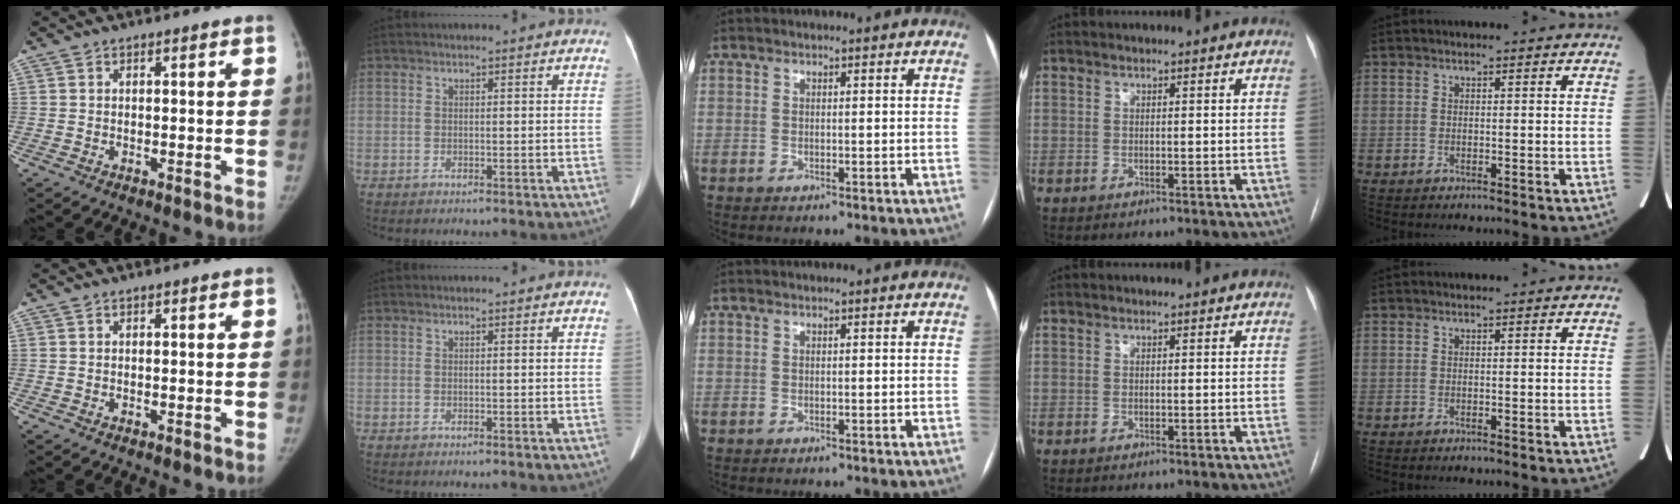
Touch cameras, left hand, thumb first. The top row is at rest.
{}